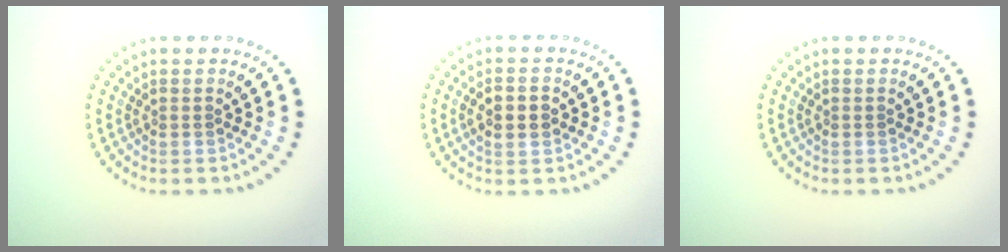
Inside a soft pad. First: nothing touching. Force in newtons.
{"total": 2.5, "press": 2.4, "slide": 0.2}
{"total": 0.0}